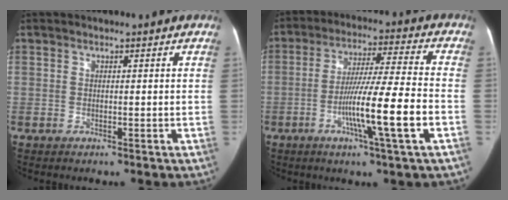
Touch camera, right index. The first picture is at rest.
{"total": 13.6, "force": [-4.4, -0.7, 12.8], "torque": [-0.222, -0.004, -0.080]}